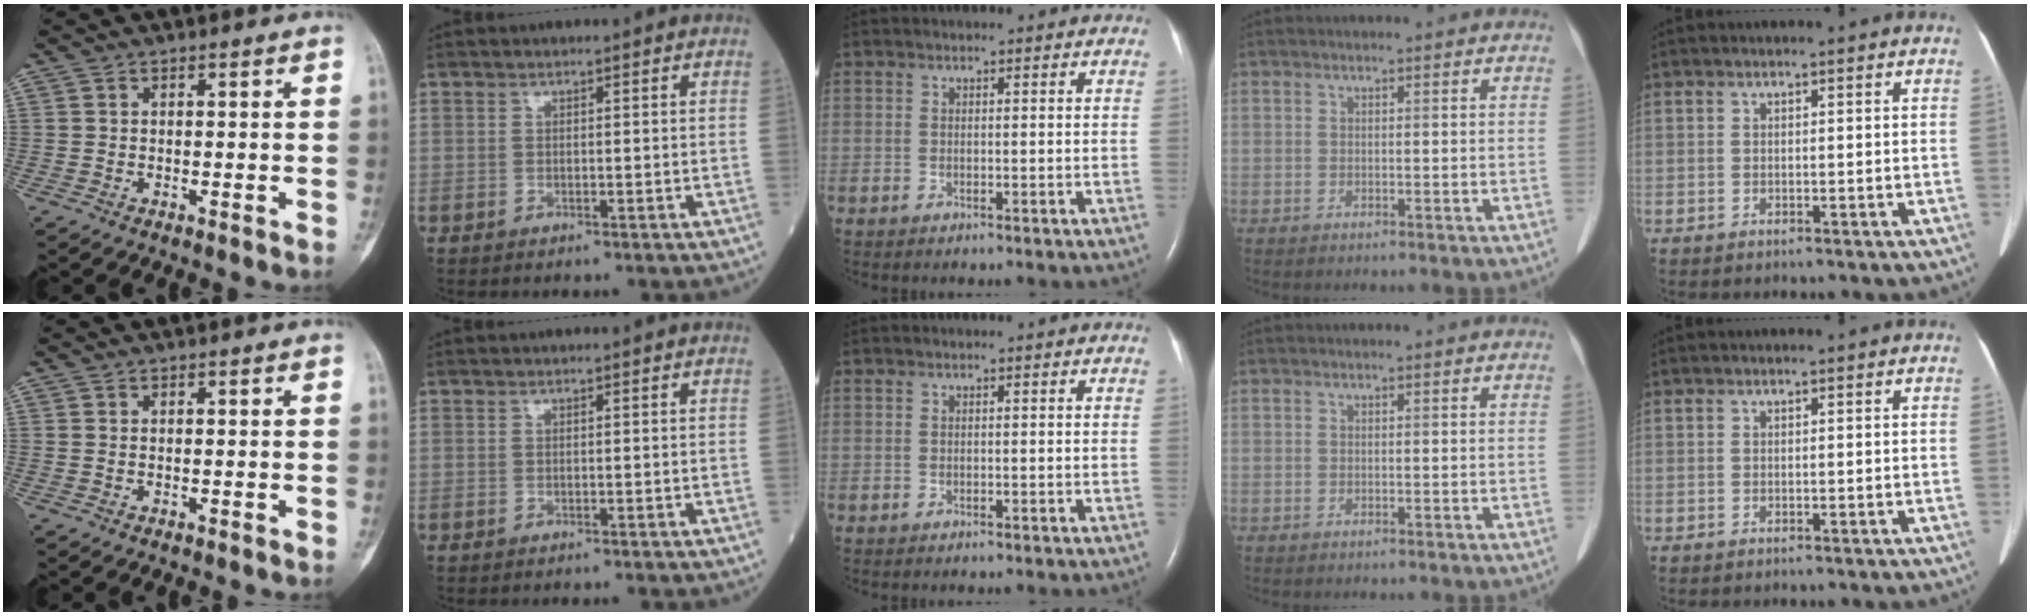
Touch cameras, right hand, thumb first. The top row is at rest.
{}